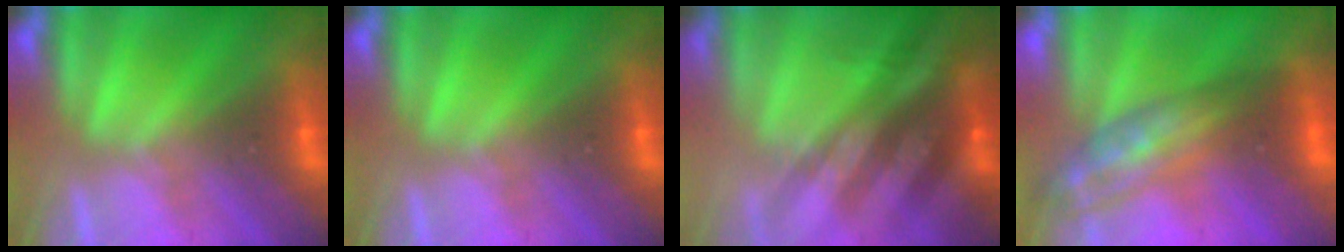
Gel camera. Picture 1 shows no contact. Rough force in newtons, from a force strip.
{"total": 0.0}
{"total": 2.7}
{"total": 2.8}